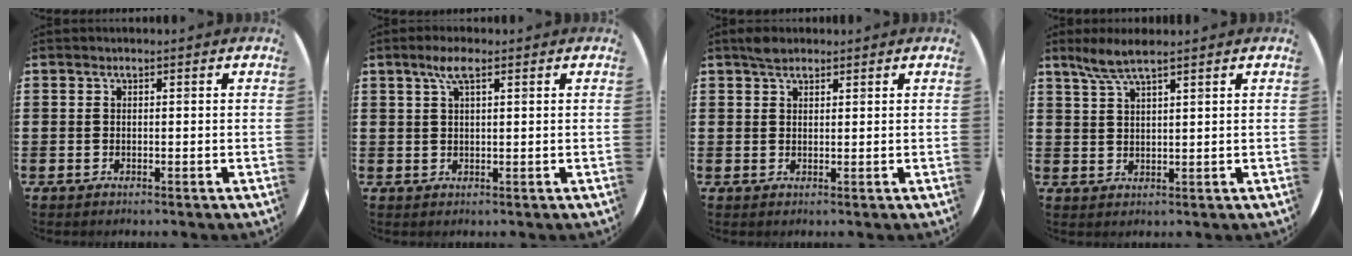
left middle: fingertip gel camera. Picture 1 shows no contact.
{"total": 3.2, "force": [1.7, 0.7, 2.6], "torque": [-0.053, 0.009, 0.028]}
{"total": 1.8, "force": [1.6, 0.8, 0.5], "torque": [-0.004, 0.002, 0.027]}
{"total": 4.1, "force": [3.3, 0.4, 2.4], "torque": [-0.054, 0.002, 0.058]}